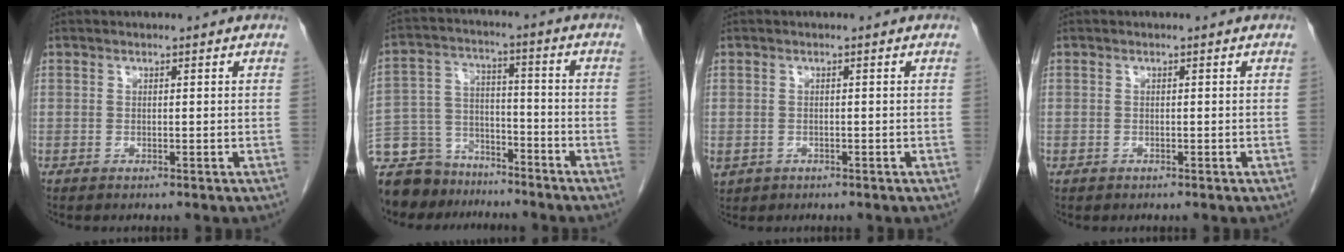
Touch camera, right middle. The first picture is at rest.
{"total": 15.9, "force": [-13.5, 7.5, 3.7], "torque": [-0.092, 0.022, -0.220]}
{"total": 3.1, "force": [-1.4, 2.6, 1.1], "torque": [-0.027, -0.005, -0.015]}
{"total": 0.0}